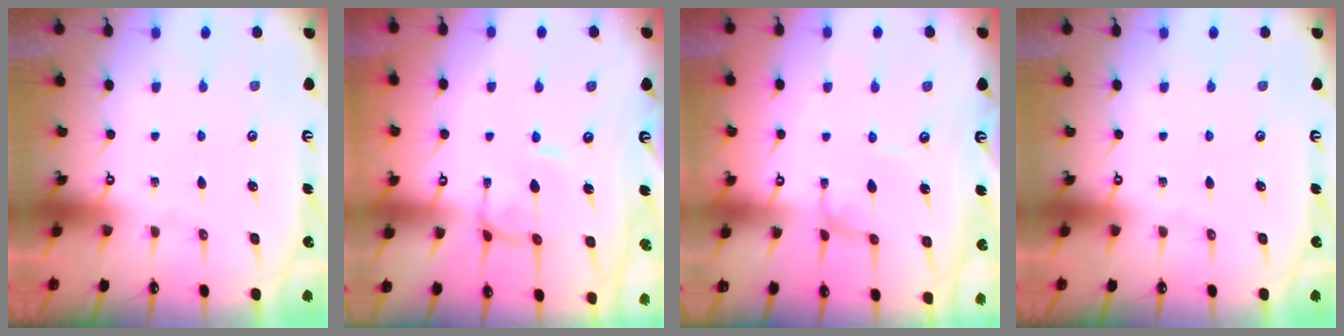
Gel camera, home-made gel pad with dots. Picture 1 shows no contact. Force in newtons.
{"total": 0.7, "press": 0.5, "slide": 0.4}
{"total": 1.9, "press": 1.9, "slide": 0.0}
{"total": 0.0}